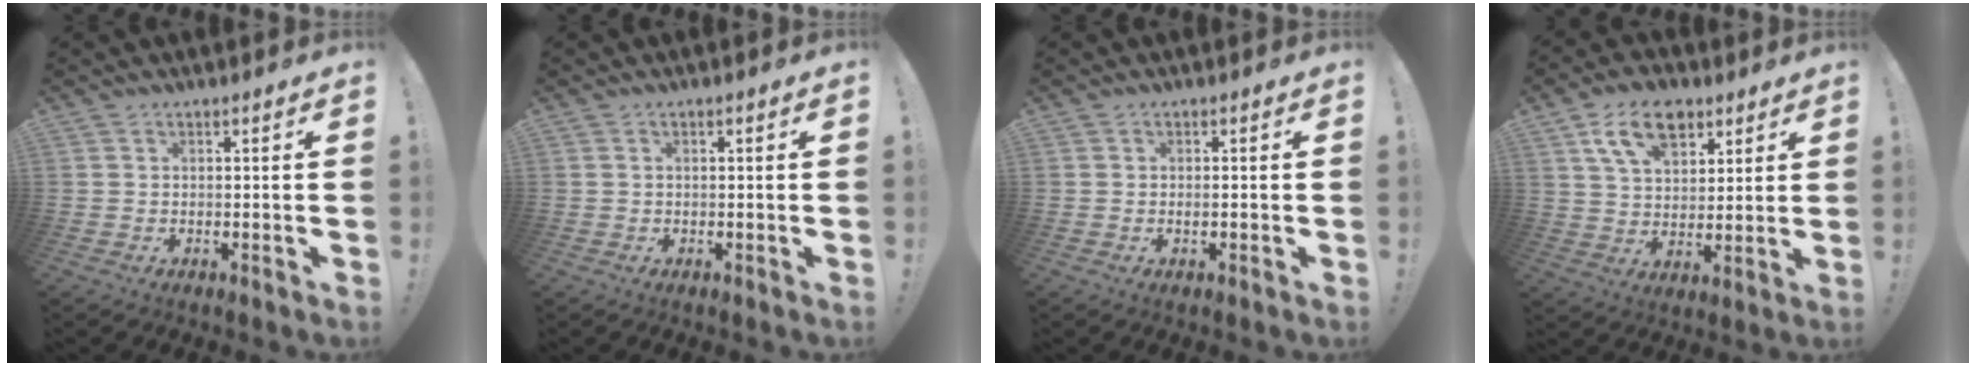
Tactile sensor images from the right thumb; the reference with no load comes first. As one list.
[{"total": 0.9, "force": [-0.4, -0.2, 0.8], "torque": [-0.022, 0.003, -0.006]}, {"total": 0.8, "force": [-0.4, 0.0, 0.7], "torque": [-0.009, -0.002, -0.008]}, {"total": 13.2, "force": [7.0, 8.2, 7.6], "torque": [-0.121, -0.016, 0.132]}]